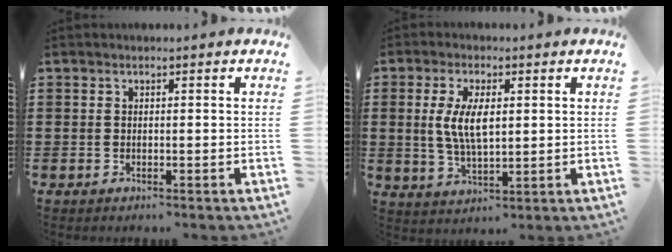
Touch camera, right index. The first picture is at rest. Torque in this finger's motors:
{"motor_torque": [0.59, -0.23, 0.30, 0.13]}